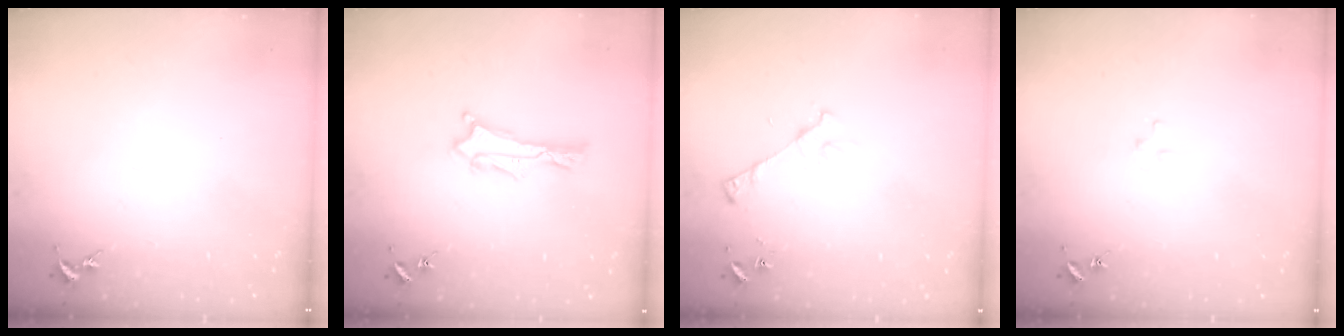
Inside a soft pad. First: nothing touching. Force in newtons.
{"total": 0.9, "press": 0.9, "slide": 0.2}
{"total": 3.4, "press": 3.3, "slide": 0.2}
{"total": 1.8, "press": 1.8, "slide": 0.1}